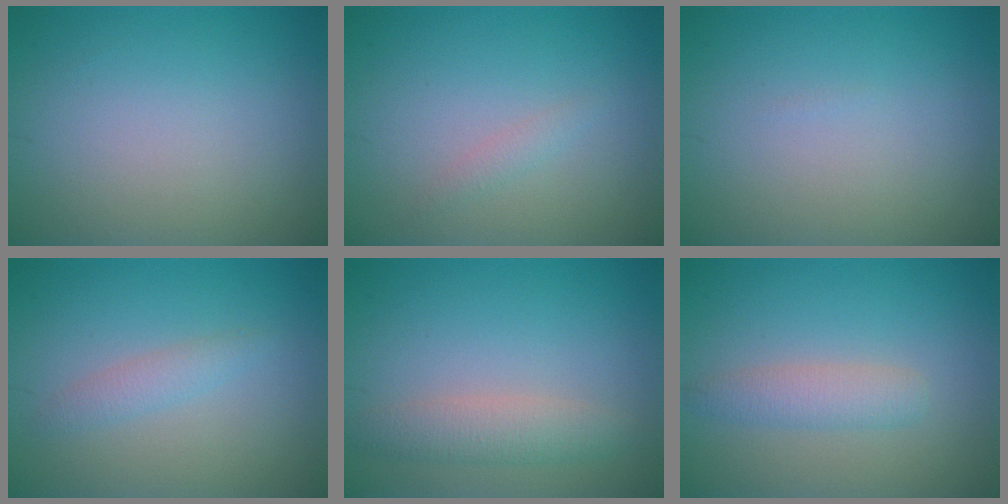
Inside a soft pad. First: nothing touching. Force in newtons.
{"total": 0.9, "press": 0.9, "slide": 0.1}
{"total": 0.0}
{"total": 1.5, "press": 1.5, "slide": 0.1}
{"total": 2.8, "press": 2.8, "slide": 0.0}
{"total": 2.3, "press": 2.3, "slide": 0.1}